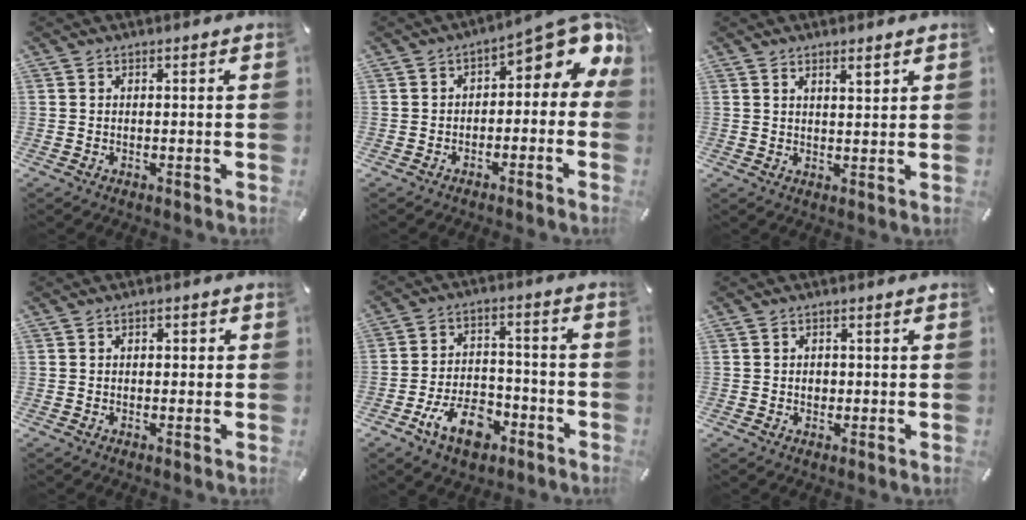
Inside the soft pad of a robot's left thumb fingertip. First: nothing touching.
{"total": 6.9, "force": [2.5, 3.5, 5.4], "torque": [-0.068, -0.029, 0.039]}
{"total": 2.8, "force": [2.0, 0.7, 1.7], "torque": [-0.028, -0.007, 0.035]}
{"total": 1.4, "force": [-0.1, 1.0, 0.9], "torque": [-0.017, 0.006, -0.006]}
{"total": 12.1, "force": [-6.2, 7.1, 7.6], "torque": [-0.135, 0.035, -0.108]}
{"total": 1.8, "force": [0.0, 1.5, 1.0], "torque": [-0.014, 0.002, -0.004]}